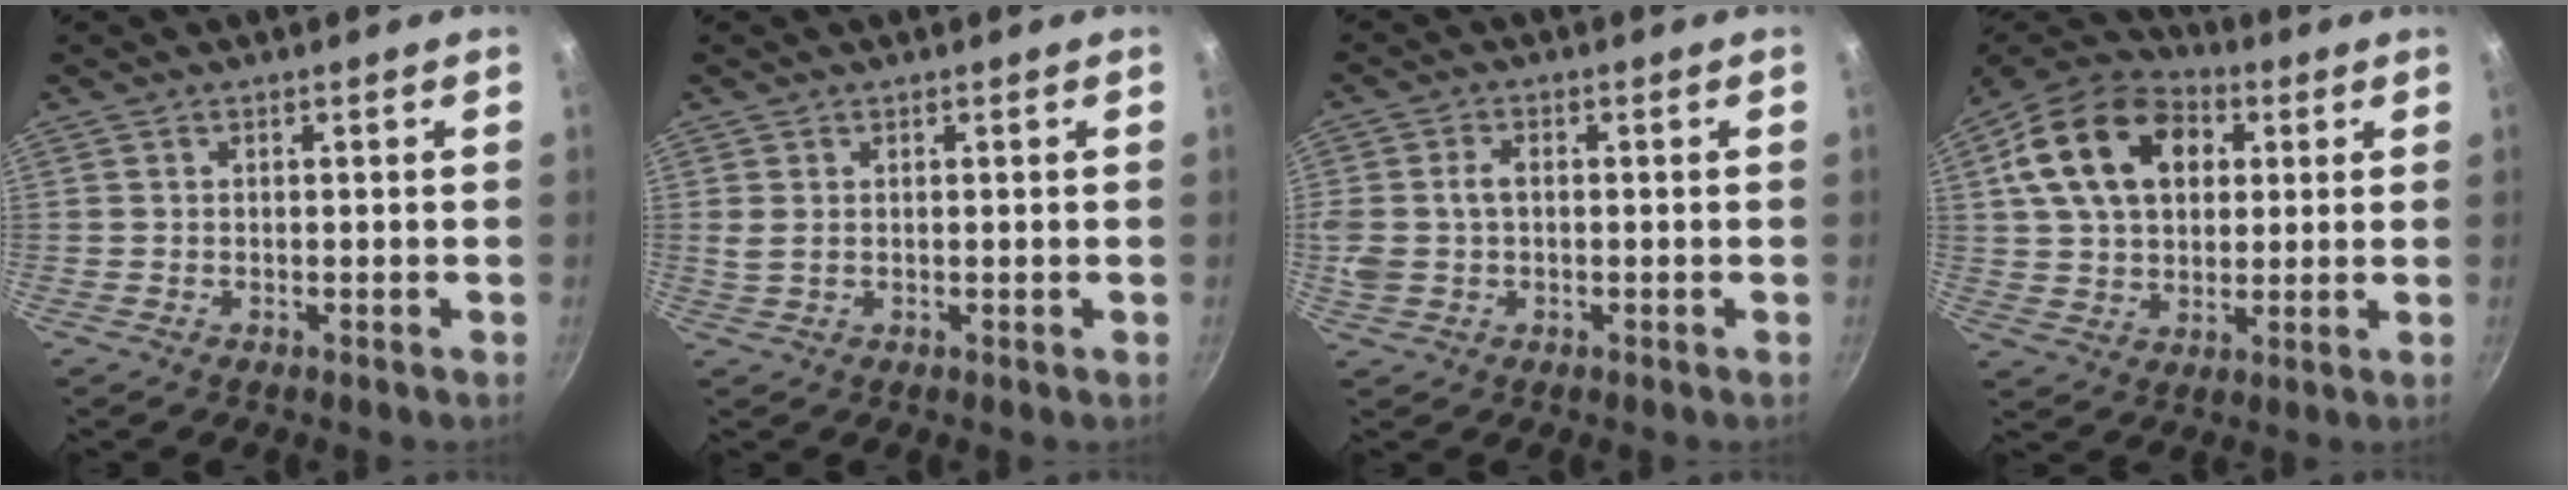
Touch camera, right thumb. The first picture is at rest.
{"total": 1.7, "force": [0.5, 0.8, 1.4], "torque": [-0.029, -0.001, 0.011]}
{"total": 6.0, "force": [0.3, 4.1, 4.4], "torque": [-0.087, 0.006, 0.003]}
{"total": 19.3, "force": [5.8, 13.3, 12.6], "torque": [-0.200, 0.009, 0.088]}